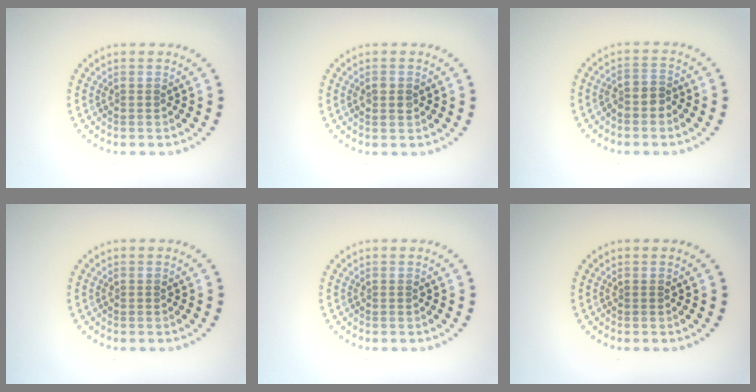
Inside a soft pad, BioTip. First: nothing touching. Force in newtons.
{"total": 1.0, "press": 1.0, "slide": 0.2}
{"total": 2.0, "press": 1.7, "slide": 1.1}
{"total": 0.0}
{"total": 0.0}
{"total": 0.0}